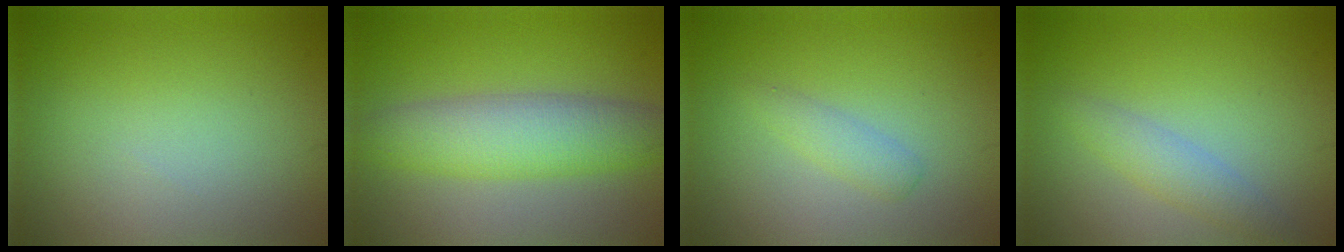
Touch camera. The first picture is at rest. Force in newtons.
{"total": 5.7, "press": 5.6, "slide": 0.3}
{"total": 1.5, "press": 1.5, "slide": 0.1}
{"total": 2.2, "press": 2.2, "slide": 0.1}